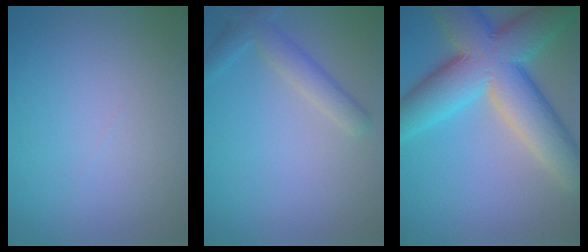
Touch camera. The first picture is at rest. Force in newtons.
{"total": 2.1, "press": 2.1, "slide": 0.3}
{"total": 12.9, "press": 12.8, "slide": 0.7}